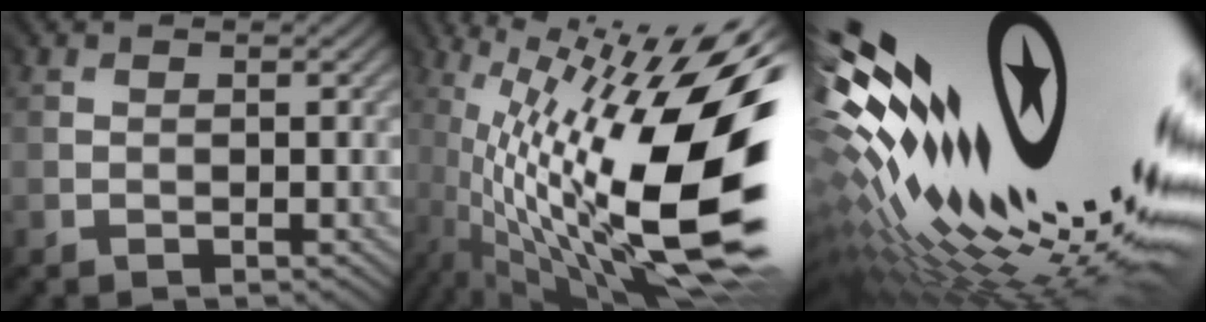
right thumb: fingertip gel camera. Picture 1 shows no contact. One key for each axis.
{"total": 19.3, "fx": -2.1, "fy": 5.5, "fz": 18.4, "tx": -0.305, "ty": 0.004, "tz": -0.042}
{"total": 21.4, "fx": 4.2, "fy": 7.8, "fz": 19.5, "tx": -0.309, "ty": -0.023, "tz": 0.096}